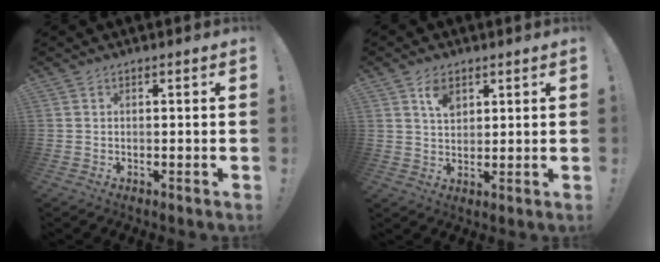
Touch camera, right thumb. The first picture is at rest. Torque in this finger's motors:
{"motor_torque": [0.31, 0.41, 0.68, -0.21, 0.10]}